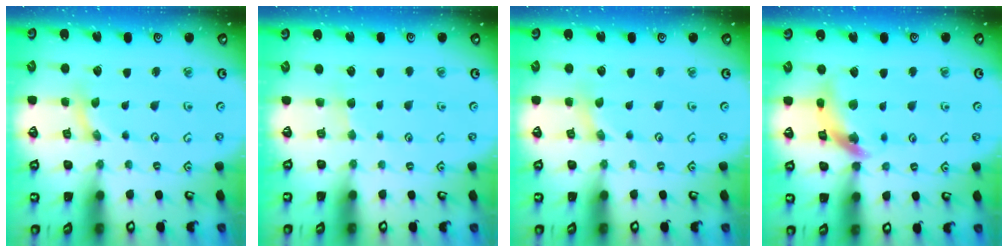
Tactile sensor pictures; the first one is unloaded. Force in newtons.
{"total": 2.3, "press": 2.2, "slide": 0.4}
{"total": 0.0}
{"total": 12.8, "press": 12.7, "slide": 1.3}